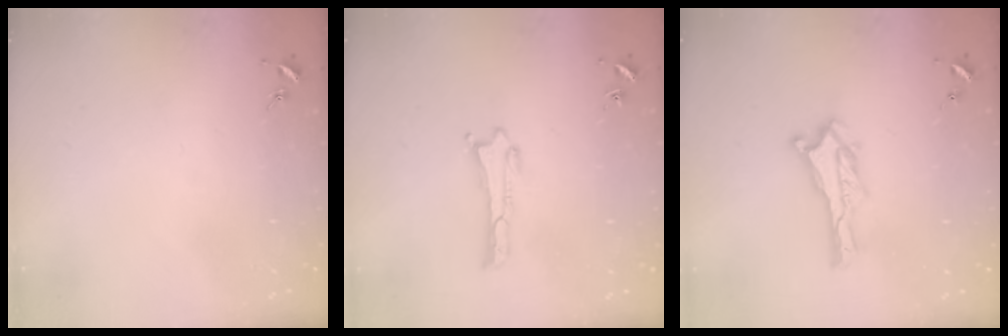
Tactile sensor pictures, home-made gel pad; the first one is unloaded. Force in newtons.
{"total": 0.0}
{"total": 0.0}